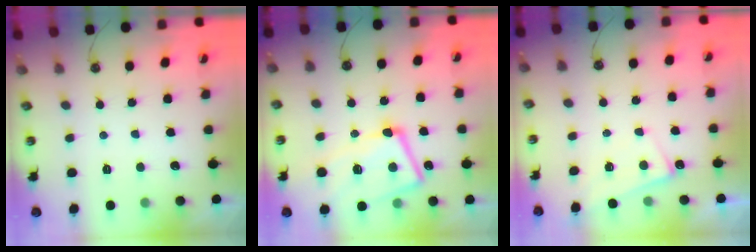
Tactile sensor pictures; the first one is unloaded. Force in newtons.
{"total": 12.4, "press": 12.2, "slide": 2.0}
{"total": 1.0, "press": 0.9, "slide": 0.3}